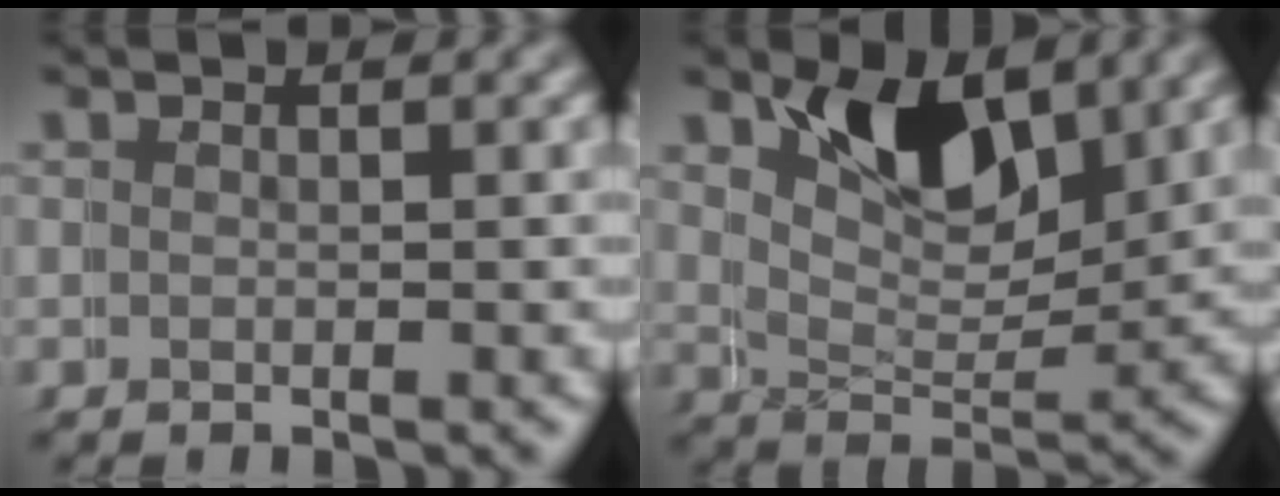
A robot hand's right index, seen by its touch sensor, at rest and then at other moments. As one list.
[{"total": 6.4, "force": [4.3, 3.1, 3.6], "torque": [-0.071, -0.013, 0.076]}]